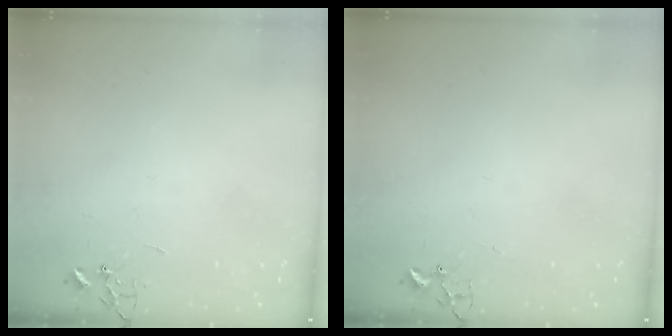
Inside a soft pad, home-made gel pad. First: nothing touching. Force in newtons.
{"total": 1.7, "press": 1.6, "slide": 0.2}